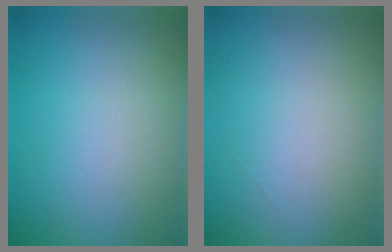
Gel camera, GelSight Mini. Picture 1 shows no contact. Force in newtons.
{"total": 0.0}